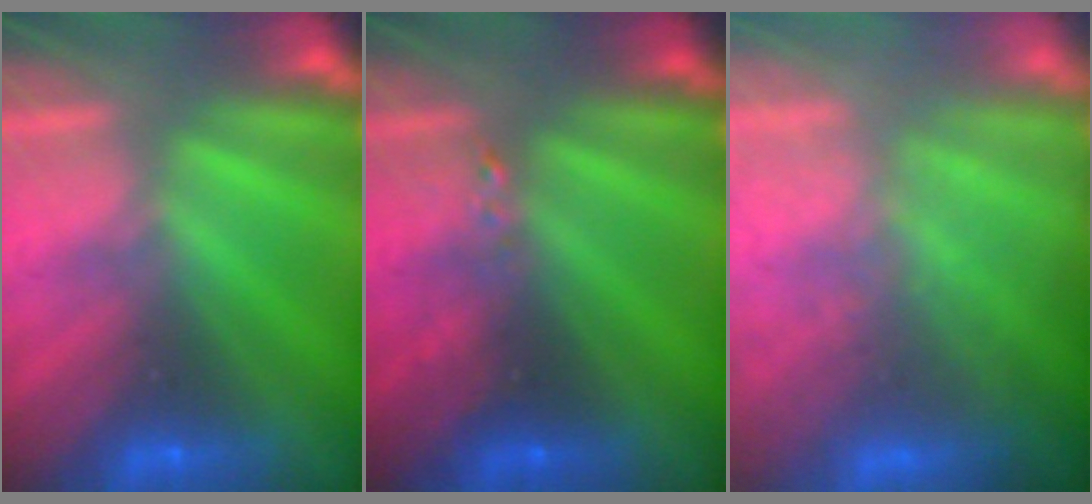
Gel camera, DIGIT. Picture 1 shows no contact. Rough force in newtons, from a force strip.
{"total": 2.5}
{"total": 7.5}